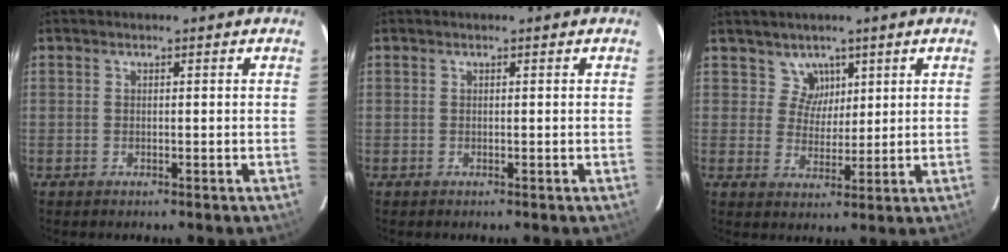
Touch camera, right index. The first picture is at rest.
{"total": 0.0}
{"total": 4.3, "force": [2.5, 3.5, -0.2], "torque": [0.013, 0.002, 0.042]}